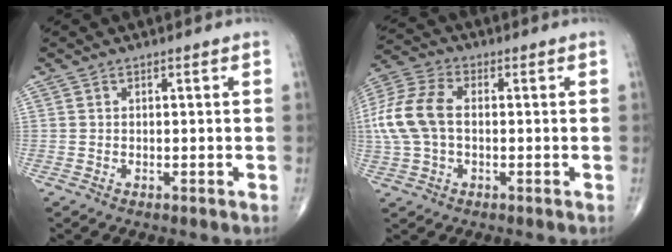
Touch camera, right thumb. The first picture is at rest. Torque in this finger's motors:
{"motor_torque": [-0.33, 0.80, 0.97, -0.26, 0.13]}